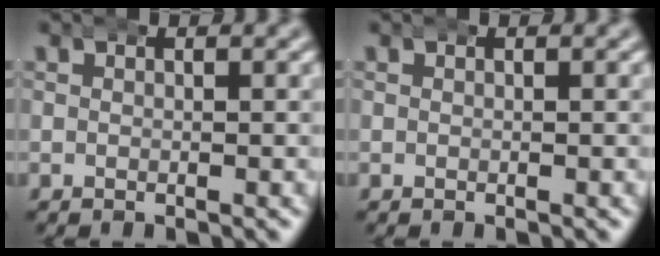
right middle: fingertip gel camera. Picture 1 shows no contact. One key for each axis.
{"total": 0.0}